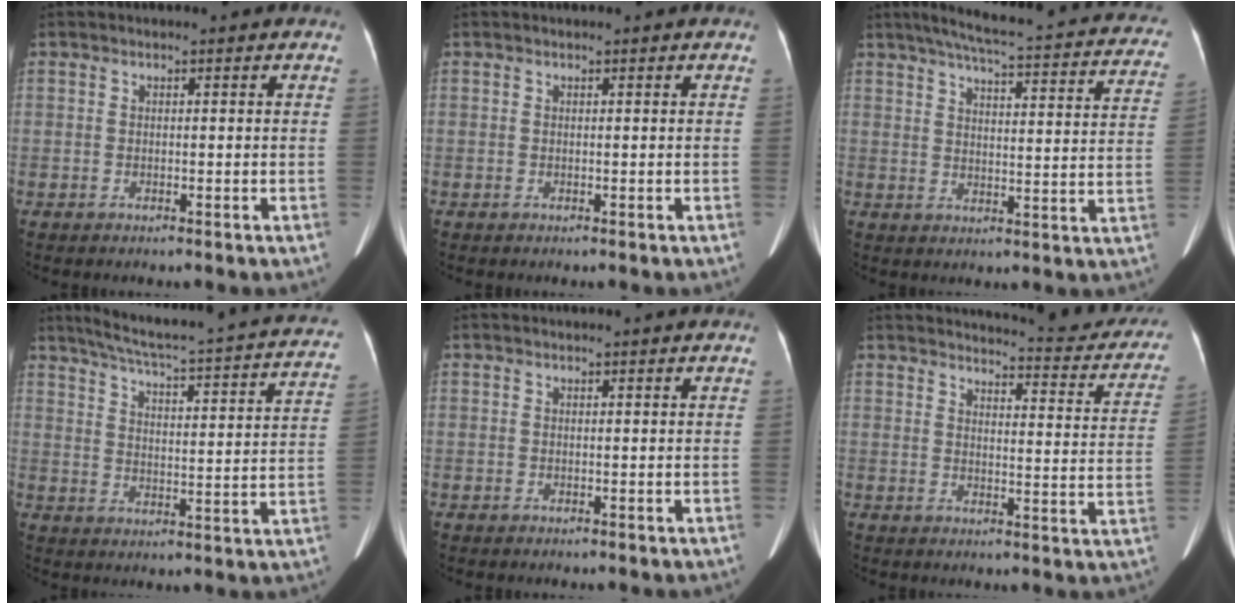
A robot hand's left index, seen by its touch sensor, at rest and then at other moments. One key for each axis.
{"total": 0.0}
{"total": 24.4, "fx": 20.7, "fy": 3.7, "fz": 12.4, "tx": -0.171, "ty": -0.007, "tz": 0.238}
{"total": 25.5, "fx": 22.4, "fy": 2.0, "fz": 12.1, "tx": -0.183, "ty": -0.037, "tz": 0.275}
{"total": 0.6, "fx": 0.6, "fy": -0.1, "fz": 0.3, "tx": -0.005, "ty": 0.011, "tz": 0.014}
{"total": 18.3, "fx": 17.3, "fy": 3.0, "fz": 5.1, "tx": -0.043, "ty": -0.074, "tz": 0.173}